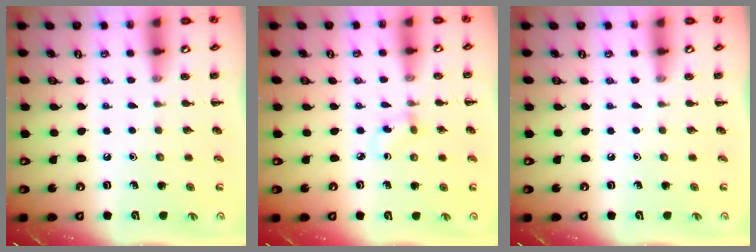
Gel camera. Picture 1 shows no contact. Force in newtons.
{"total": 2.8, "press": 2.5, "slide": 1.2}
{"total": 0.0}